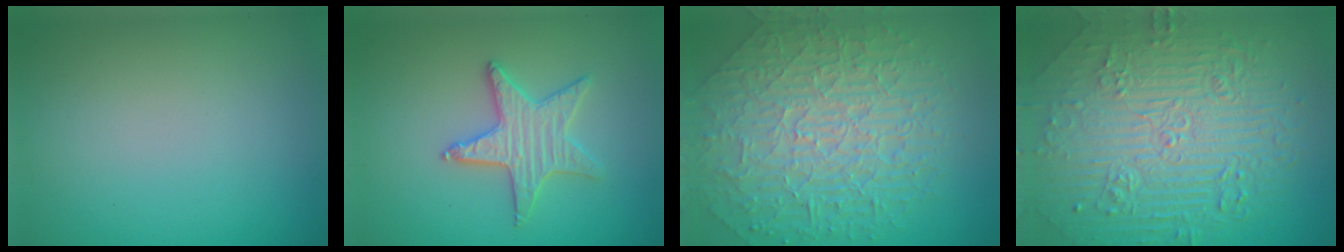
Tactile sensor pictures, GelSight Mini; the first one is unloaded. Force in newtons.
{"total": 3.3, "press": 3.2, "slide": 0.2}
{"total": 10.2, "press": 6.7, "slide": 7.8}
{"total": 10.6, "press": 7.0, "slide": 8.0}